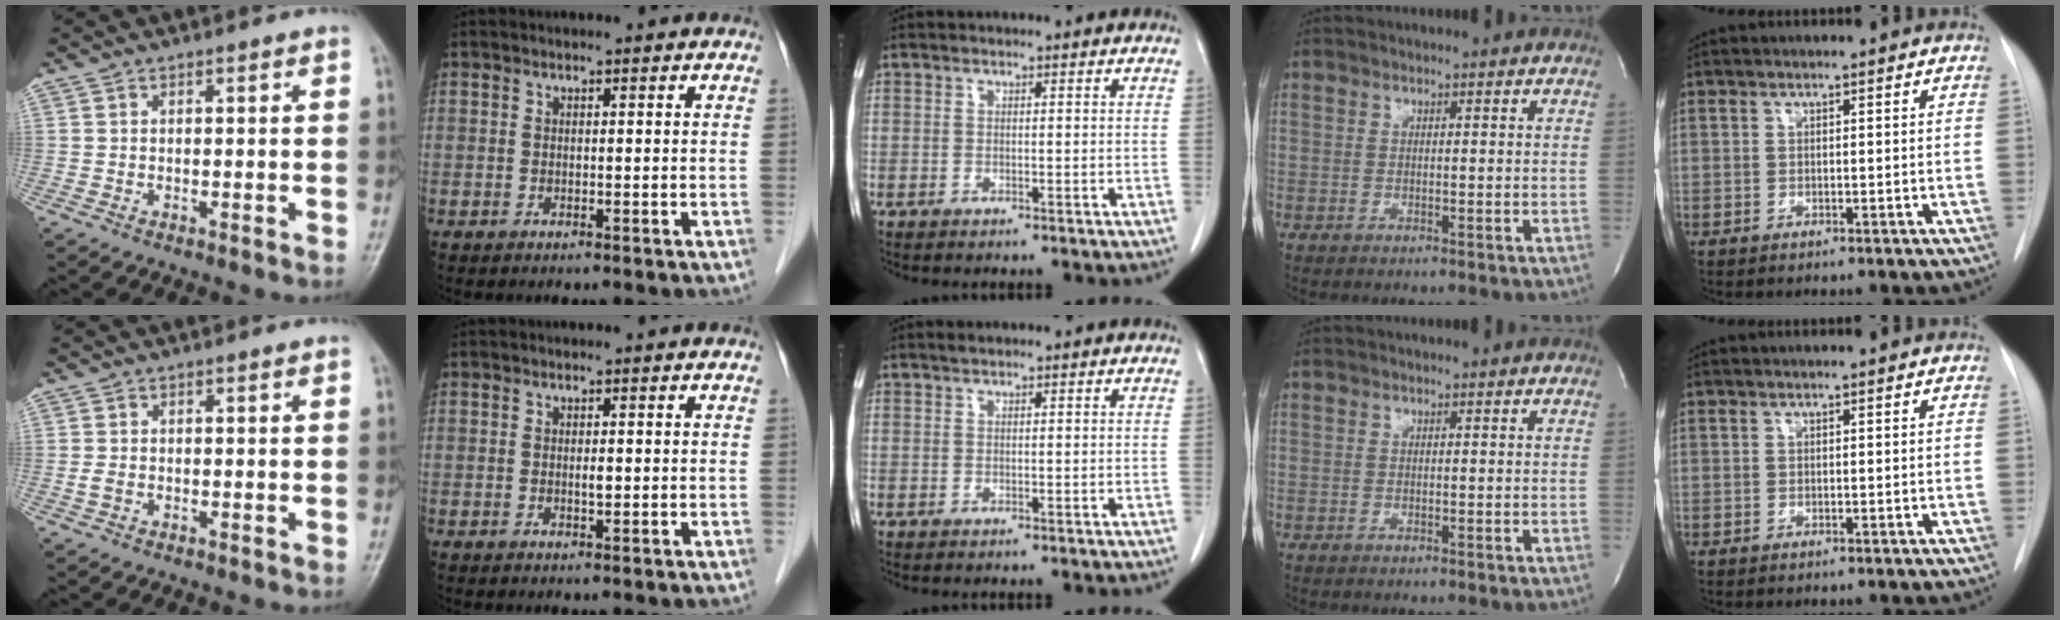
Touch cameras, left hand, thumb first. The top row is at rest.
{"thumb": {"total": 1.5, "force": [-0.2, 0.9, 1.1], "torque": [-0.018, 0.004, 0.003]}, "index": {"total": 0.9, "force": [0.0, 0.3, 0.8], "torque": [-0.017, -0.002, 0.001]}, "middle": {"total": 0.6, "force": [0.5, 0.2, 0.3], "torque": [-0.011, 0.005, 0.011]}}